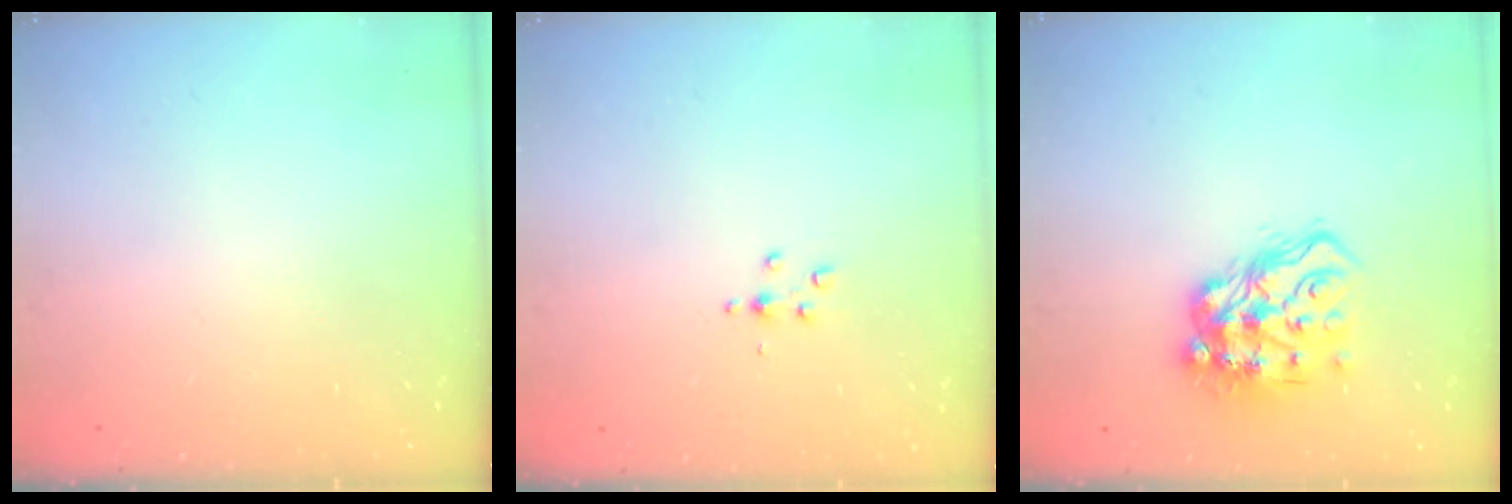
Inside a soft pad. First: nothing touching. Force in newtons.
{"total": 3.0, "press": 3.0, "slide": 0.4}
{"total": 16.4, "press": 16.3, "slide": 1.6}